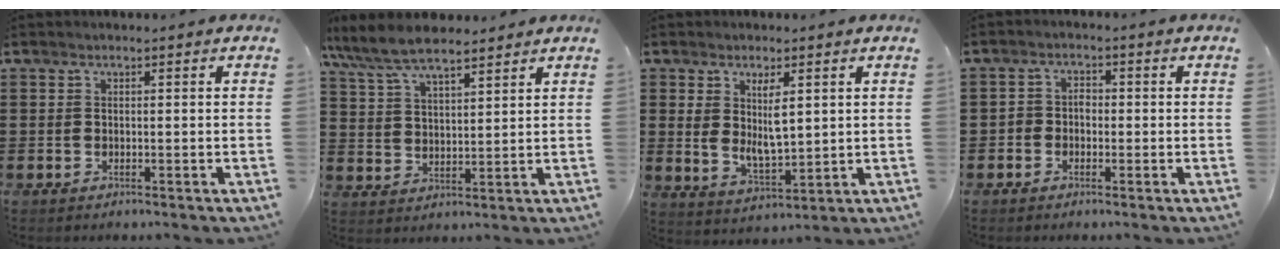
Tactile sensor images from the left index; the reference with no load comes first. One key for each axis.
{"total": 7.4, "fx": 6.4, "fy": 1.9, "fz": 3.3, "tx": -0.085, "ty": -0.017, "tz": 0.116}
{"total": 6.1, "fx": 1.9, "fy": 2.5, "fz": 5.2, "tx": -0.090, "ty": -0.003, "tz": 0.030}
{"total": 2.0, "fx": -0.8, "fy": 1.6, "fz": 0.9, "tx": -0.022, "ty": 0.007, "tz": -0.019}